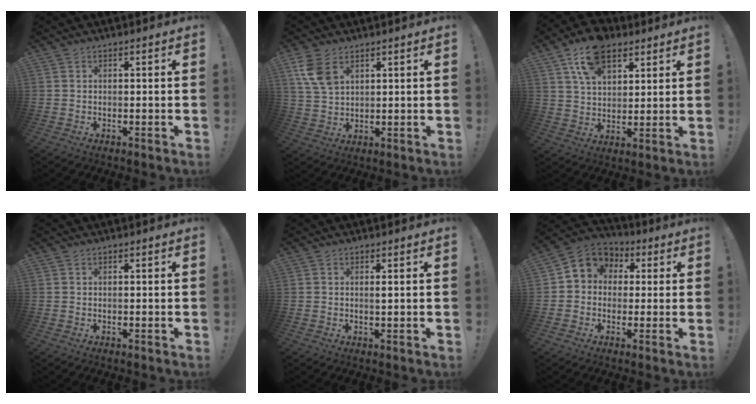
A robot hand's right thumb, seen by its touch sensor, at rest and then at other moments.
{"total": 8.2, "force": [4.1, 4.9, 5.1], "torque": [-0.099, -0.008, 0.081]}
{"total": 13.0, "force": [7.6, 8.0, 6.9], "torque": [-0.115, -0.028, 0.142]}
{"total": 0.0}
{"total": 1.1, "force": [0.2, -0.1, 1.0], "torque": [-0.007, -0.006, -0.001]}
{"total": 7.7, "force": [1.5, 6.9, 3.1], "torque": [-0.048, 0.003, 0.034]}